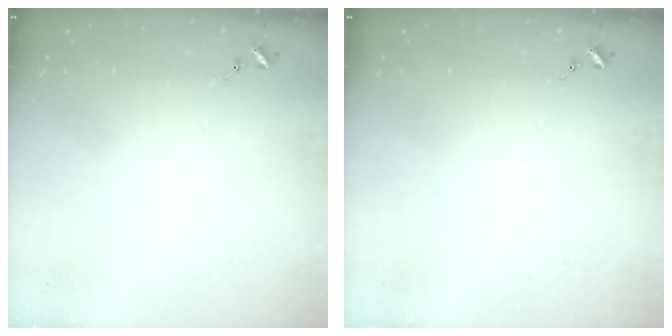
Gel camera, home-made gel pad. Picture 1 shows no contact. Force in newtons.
{"total": 0.0}